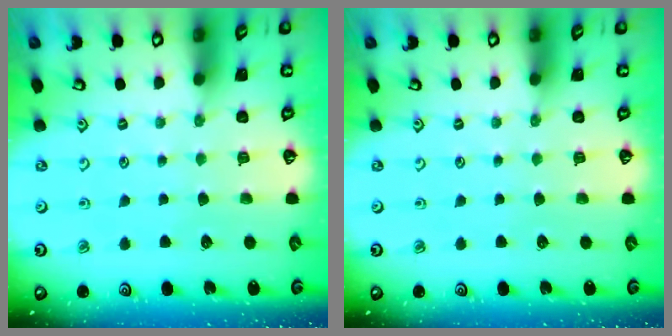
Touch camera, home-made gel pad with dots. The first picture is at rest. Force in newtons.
{"total": 0.0}